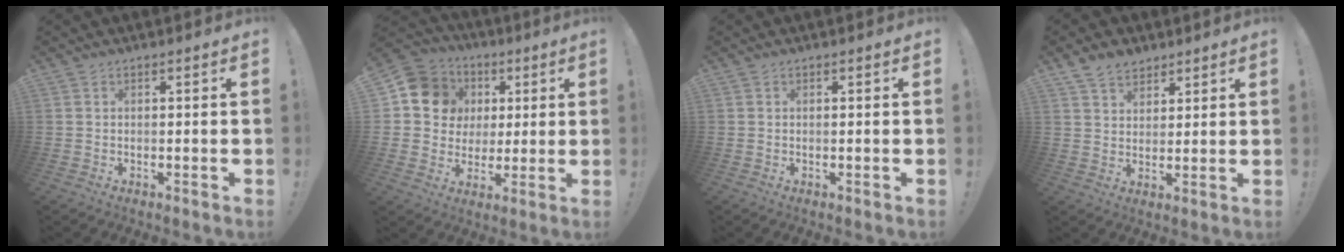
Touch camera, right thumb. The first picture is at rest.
{"total": 13.0, "force": [3.7, 11.7, 4.1], "torque": [-0.053, -0.007, 0.083]}
{"total": 0.0}
{"total": 6.6, "force": [4.8, 4.1, 1.9], "torque": [-0.037, -0.021, 0.095]}